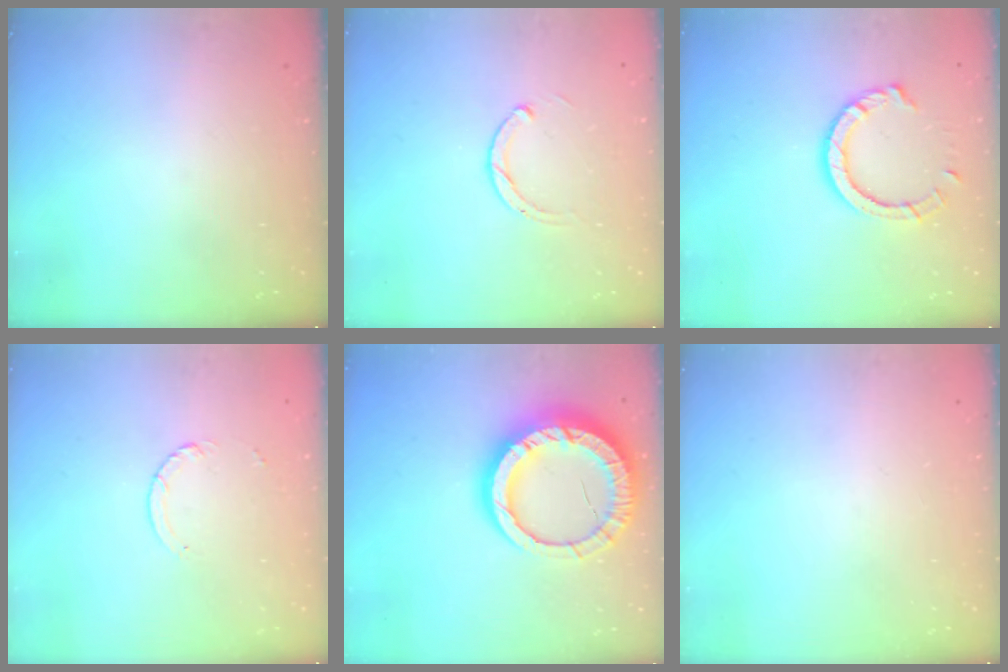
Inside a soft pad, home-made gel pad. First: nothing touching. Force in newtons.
{"total": 2.5, "press": 2.5, "slide": 0.3}
{"total": 8.8, "press": 8.7, "slide": 1.0}
{"total": 3.8, "press": 3.8, "slide": 0.3}
{"total": 19.3, "press": 19.2, "slide": 1.7}
{"total": 0.0}